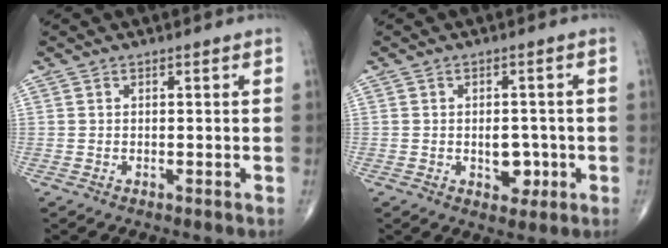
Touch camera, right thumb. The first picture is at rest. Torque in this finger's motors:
{"motor_torque": [1.28, 1.11, 0.77, -0.52, 0.27]}